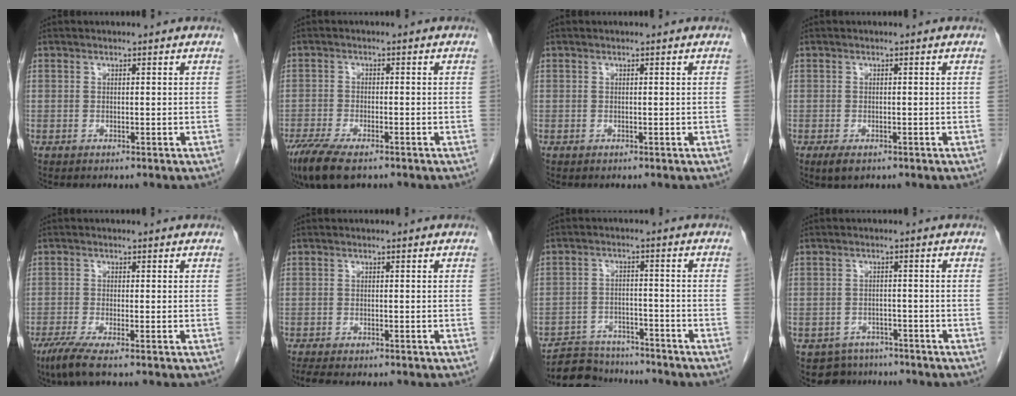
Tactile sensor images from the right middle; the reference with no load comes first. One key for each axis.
{"total": 8.3, "fx": -5.9, "fy": 2.4, "fz": 5.3, "tx": -0.097, "ty": -0.019, "tz": -0.099}
{"total": 0.0}
{"total": 2.0, "fx": -1.1, "fy": 0.9, "fz": 1.4, "tx": -0.029, "ty": -0.003, "tz": -0.014}
{"total": 3.8, "fx": -2.5, "fy": -0.1, "fz": 2.8, "tx": -0.060, "ty": -0.013, "tz": -0.054}
{"total": 4.8, "fx": -4.1, "fy": 1.1, "fz": 2.3, "tx": -0.036, "ty": -0.011, "tz": -0.059}
{"total": 8.6, "fx": -8.1, "fy": 2.7, "fz": 0.8, "tx": -0.006, "ty": 0.014, "tz": -0.128}
{"total": 5.0, "fx": -4.1, "fy": 2.7, "fz": -0.8, "tx": 0.018, "ty": 0.015, "tz": -0.060}